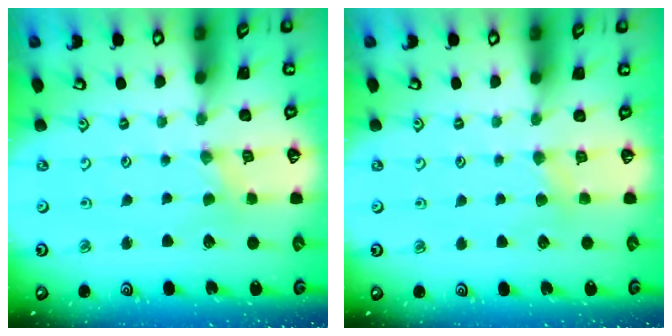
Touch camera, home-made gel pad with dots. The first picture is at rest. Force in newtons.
{"total": 3.2, "press": 3.1, "slide": 0.6}